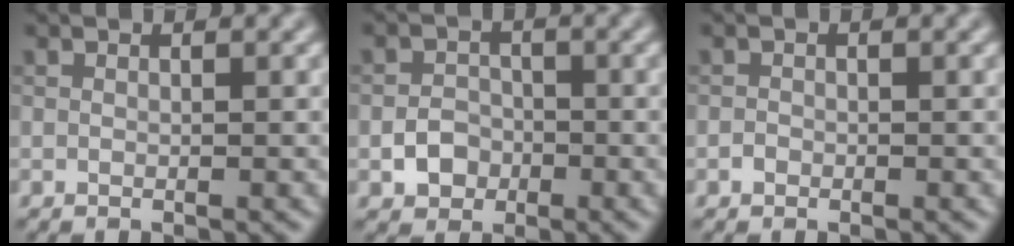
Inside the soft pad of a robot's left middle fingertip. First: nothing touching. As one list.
[{"total": 2.5, "force": [-1.0, 2.0, 1.0], "torque": [-0.011, 0.002, -0.021]}, {"total": 0.6, "force": [-0.3, 0.5, 0.1], "torque": [-0.001, -0.002, -0.007]}]